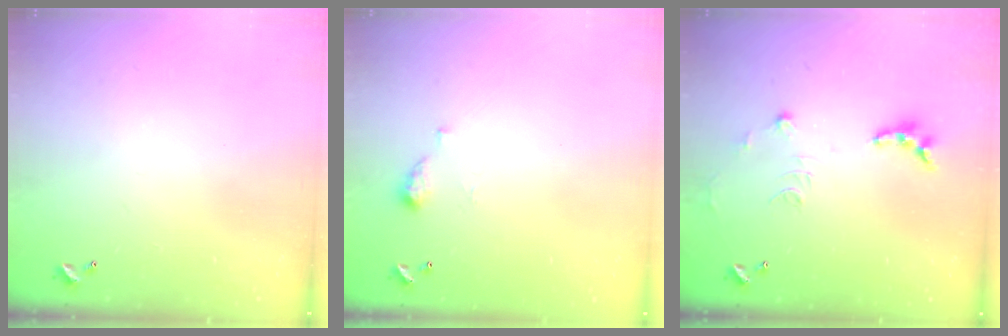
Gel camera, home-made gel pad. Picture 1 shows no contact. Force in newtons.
{"total": 3.2, "press": 3.2, "slide": 0.5}
{"total": 9.4, "press": 9.4, "slide": 0.4}